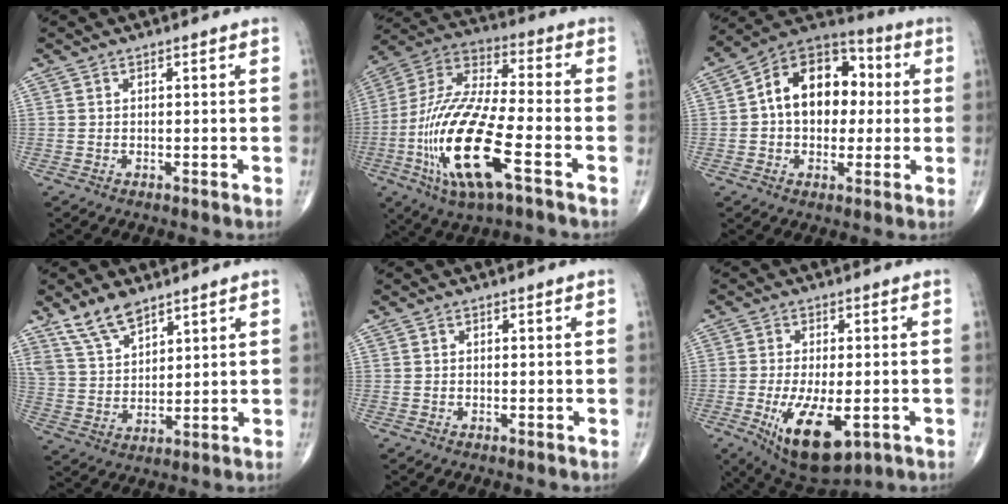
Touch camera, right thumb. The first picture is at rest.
{"total": 22.3, "force": [-7.3, 6.7, 20.0], "torque": [-0.439, 0.017, -0.129]}
{"total": 16.7, "force": [1.6, 11.6, 11.9], "torque": [-0.136, 0.034, 0.014]}
{"total": 8.7, "force": [6.5, 3.9, 4.4], "torque": [-0.071, -0.029, 0.135]}
{"total": 0.0}
{"total": 13.7, "force": [-4.5, 5.9, 11.5], "torque": [-0.195, -0.012, -0.057]}